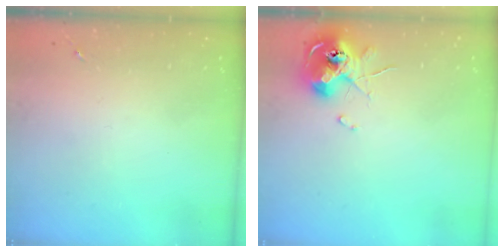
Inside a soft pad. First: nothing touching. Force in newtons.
{"total": 10.0, "press": 9.9, "slide": 1.1}